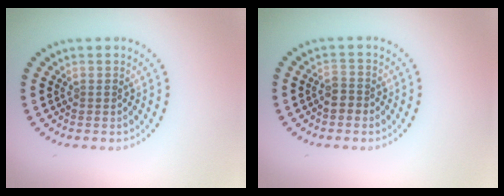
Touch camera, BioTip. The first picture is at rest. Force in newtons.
{"total": 1.3, "press": 1.2, "slide": 0.7}